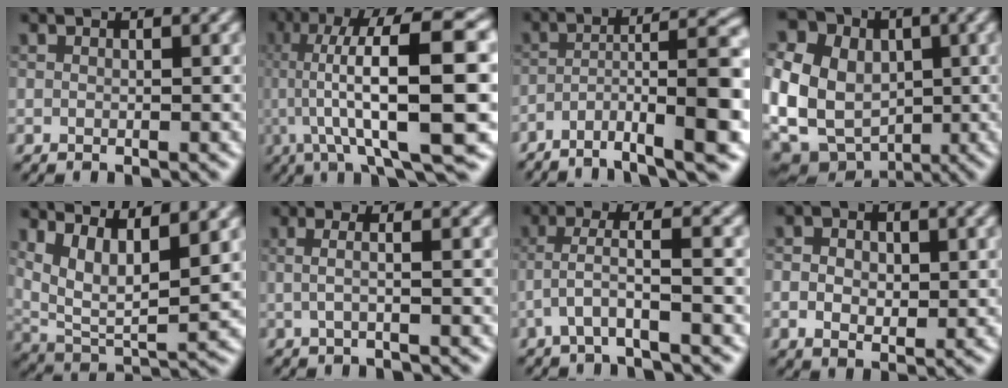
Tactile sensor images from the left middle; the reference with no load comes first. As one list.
[{"total": 14.7, "force": [0.4, 3.2, 14.3], "torque": [-0.209, 0.020, 0.010]}, {"total": 9.9, "force": [-4.8, 2.6, 8.3], "torque": [-0.129, -0.001, -0.088]}, {"total": 15.4, "force": [1.0, 13.2, 7.9], "torque": [-0.196, 0.011, -0.009]}, {"total": 7.5, "force": [3.5, 3.0, 5.9], "torque": [-0.122, -0.018, 0.069]}, {"total": 2.7, "force": [0.2, 1.2, 2.4], "torque": [-0.035, -0.013, -0.024]}, {"total": 3.2, "force": [-1.3, 0.5, 2.9], "torque": [-0.062, 0.005, -0.038]}, {"total": 3.5, "force": [-0.1, 2.5, 2.4], "torque": [-0.045, -0.011, -0.010]}]